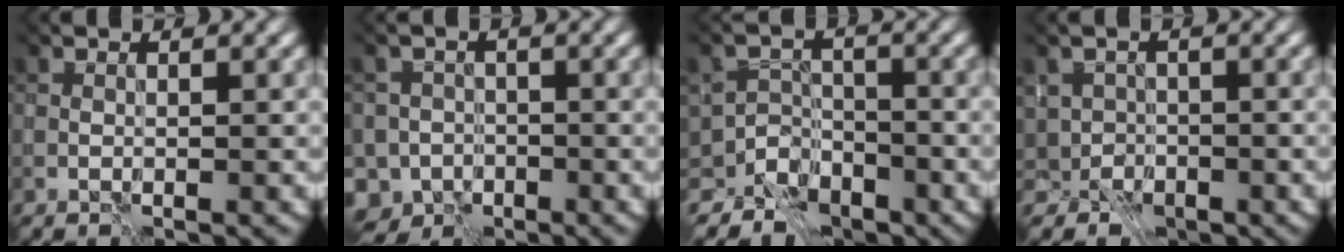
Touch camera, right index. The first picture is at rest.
{"total": 6.5, "force": [-4.2, 4.8, 1.0], "torque": [-0.003, -0.010, -0.075]}
{"total": 5.6, "force": [-4.1, 3.8, -0.3], "torque": [0.035, 0.002, -0.058]}
{"total": 3.8, "force": [-1.6, 3.4, 0.2], "torque": [0.018, 0.002, -0.031]}